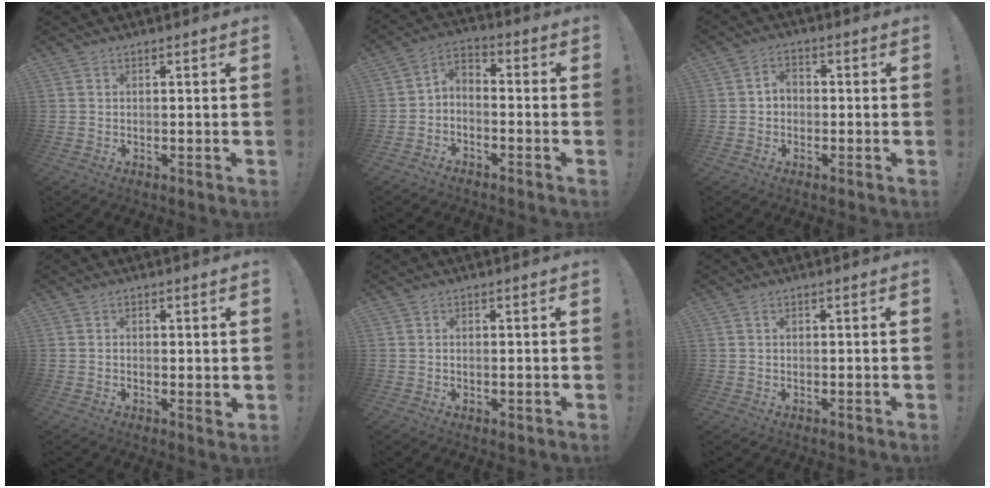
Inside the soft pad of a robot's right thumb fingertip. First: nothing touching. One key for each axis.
{"total": 4.3, "fx": -3.5, "fy": 2.0, "fz": 1.5, "tx": -0.037, "ty": 0.007, "tz": -0.067}
{"total": 3.5, "fx": -0.4, "fy": 2.6, "fz": 2.3, "tx": -0.034, "ty": 0.006, "tz": -0.010}
{"total": 1.5, "fx": 0.9, "fy": 0.8, "fz": 0.9, "tx": -0.004, "ty": -0.007, "tz": 0.013}
{"total": 0.8, "fx": 0.2, "fy": 0.4, "fz": 0.7, "tx": -0.007, "ty": 0.000, "tz": 0.002}
{"total": 0.8, "fx": 0.4, "fy": 0.5, "fz": 0.5, "tx": -0.013, "ty": 0.005, "tz": 0.008}